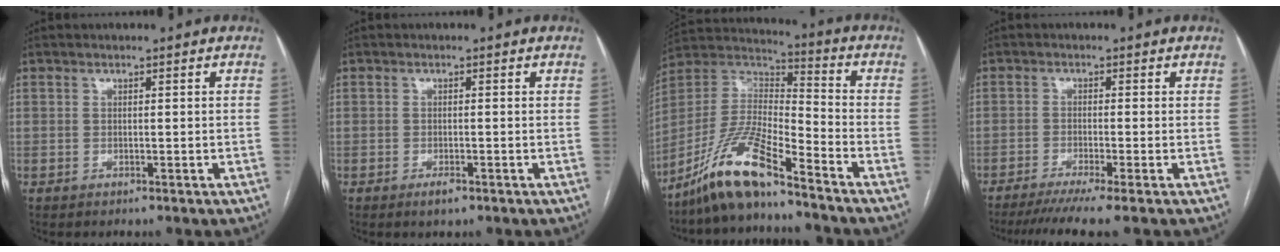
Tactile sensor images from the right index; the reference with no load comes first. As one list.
[{"total": 1.7, "force": [-1.0, 0.6, 1.2], "torque": [-0.018, 0.000, -0.013]}, {"total": 13.4, "force": [-10.1, 1.5, 8.7], "torque": [-0.185, 0.002, -0.191]}, {"total": 6.6, "force": [-5.0, -1.0, 4.2], "torque": [-0.058, -0.014, -0.080]}]